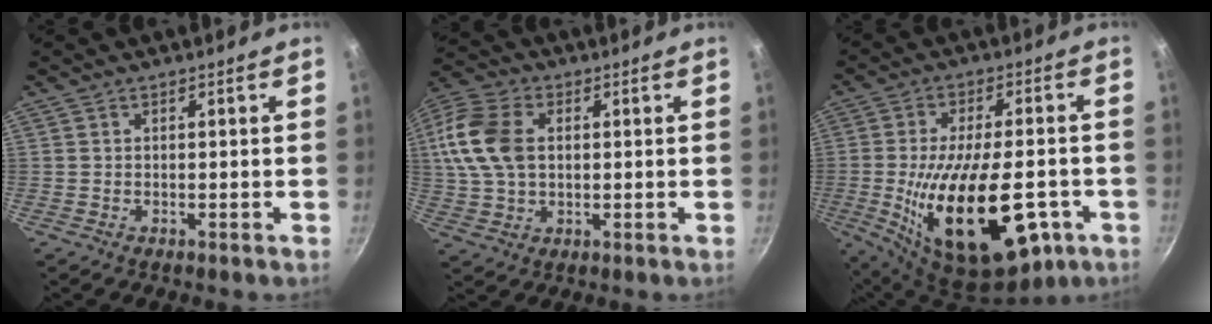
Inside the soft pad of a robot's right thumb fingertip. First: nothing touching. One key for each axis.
{"total": 14.1, "fx": 2.1, "fy": 9.5, "fz": 10.1, "tx": -0.199, "ty": 0.017, "tz": 0.032}
{"total": 23.6, "fx": -6.5, "fy": 10.8, "fz": 20.0, "tx": -0.317, "ty": 0.005, "tz": -0.086}